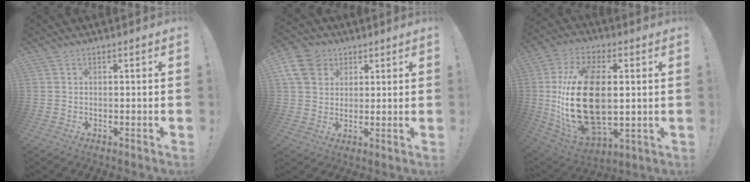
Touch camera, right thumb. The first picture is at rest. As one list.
[{"total": 10.9, "force": [4.3, 8.9, 4.5], "torque": [-0.079, -0.017, 0.087]}, {"total": 26.2, "force": [1.4, 15.1, 21.3], "torque": [-0.423, -0.007, 0.035]}]